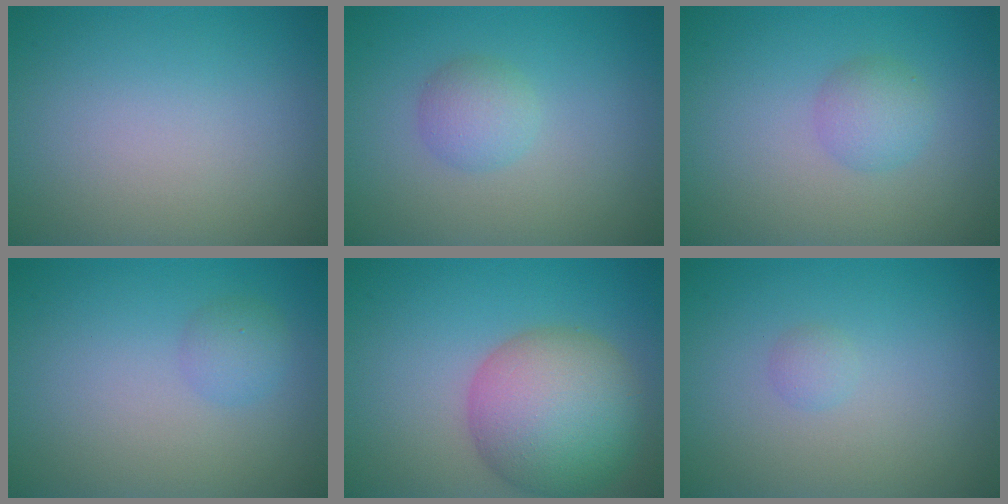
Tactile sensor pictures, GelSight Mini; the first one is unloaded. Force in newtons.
{"total": 2.1, "press": 2.1, "slide": 0.1}
{"total": 2.1, "press": 2.1, "slide": 0.0}
{"total": 1.5, "press": 1.5, "slide": 0.0}
{"total": 9.2, "press": 9.2, "slide": 0.5}
{"total": 0.8, "press": 0.8, "slide": 0.1}